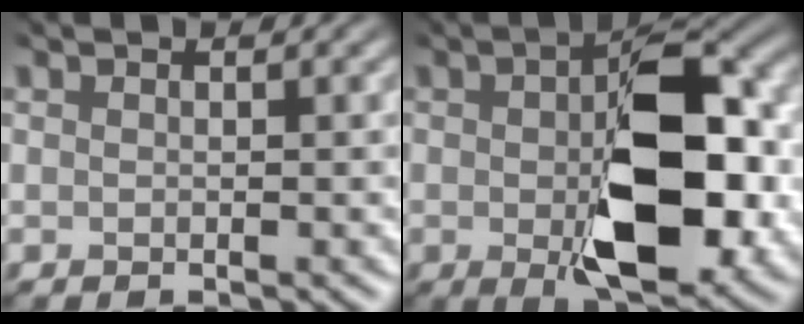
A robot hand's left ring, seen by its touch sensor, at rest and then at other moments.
{"total": 11.9, "force": [-1.5, 5.8, 10.3], "torque": [-0.148, -0.011, -0.016]}